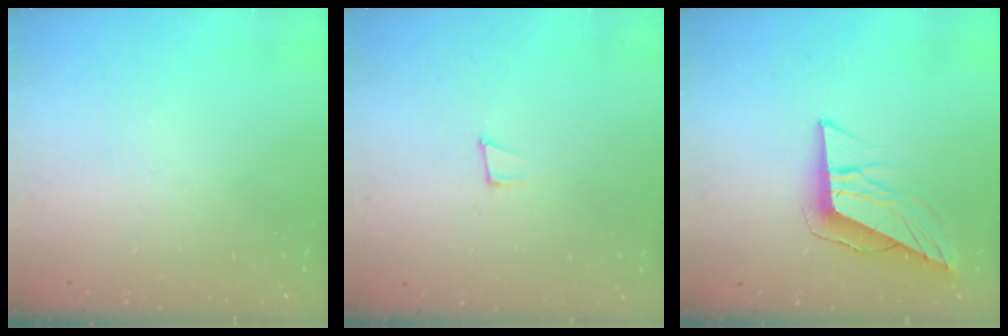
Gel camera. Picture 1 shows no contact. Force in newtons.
{"total": 7.0, "press": 6.8, "slide": 1.4}
{"total": 8.7, "press": 8.7, "slide": 0.3}